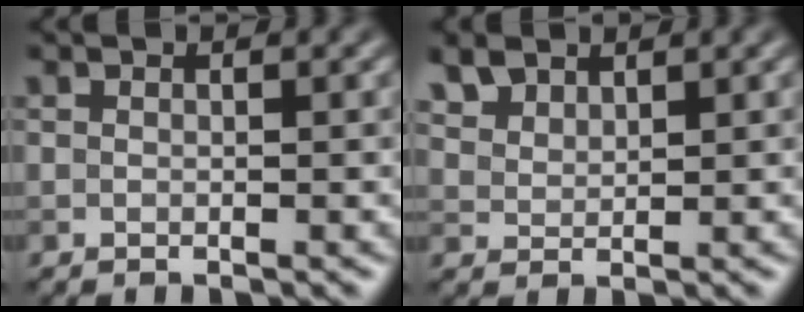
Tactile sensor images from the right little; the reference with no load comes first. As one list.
[{"total": 3.1, "force": [2.4, 1.6, 1.1], "torque": [-0.034, -0.002, 0.059]}]